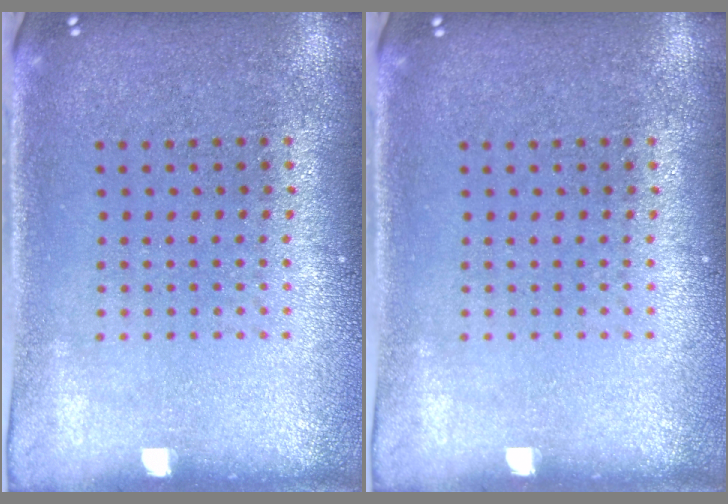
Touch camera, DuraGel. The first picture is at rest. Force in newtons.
{"total": 0.0}